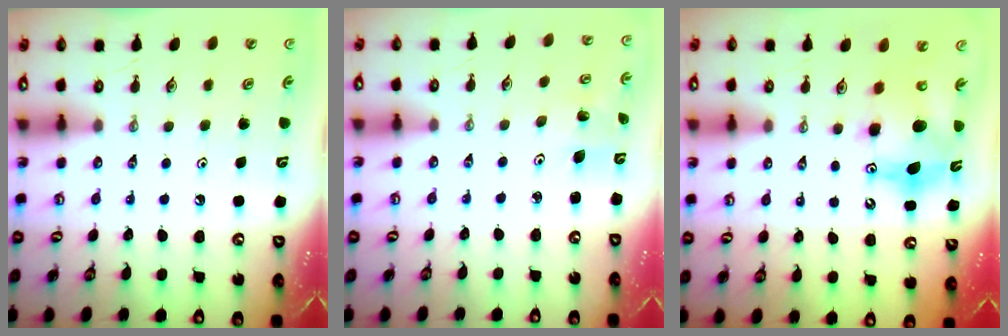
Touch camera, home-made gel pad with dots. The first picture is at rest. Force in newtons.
{"total": 2.7, "press": 2.7, "slide": 0.3}
{"total": 10.3, "press": 10.0, "slide": 2.4}